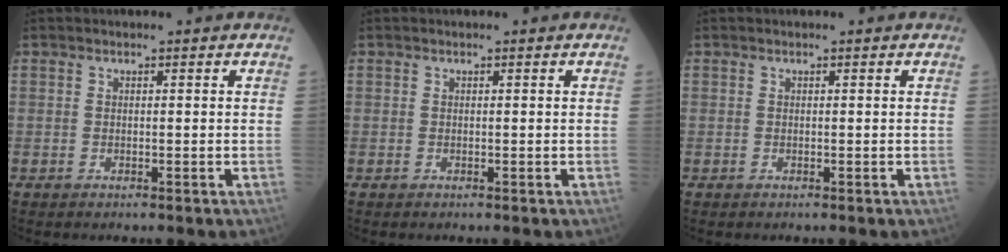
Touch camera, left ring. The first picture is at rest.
{"total": 0.0}
{"total": 0.0}